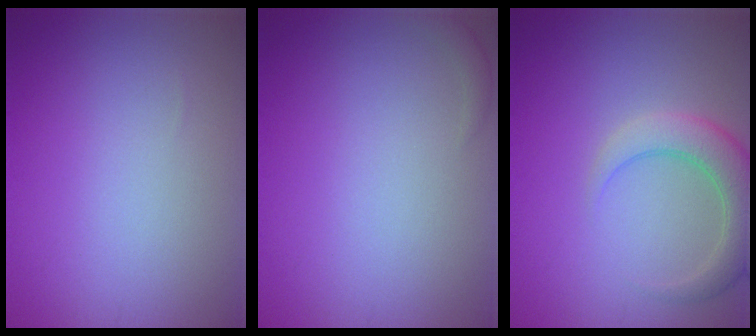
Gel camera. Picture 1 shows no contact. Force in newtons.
{"total": 0.7, "press": 0.7, "slide": 0.1}
{"total": 4.1, "press": 4.1, "slide": 0.5}